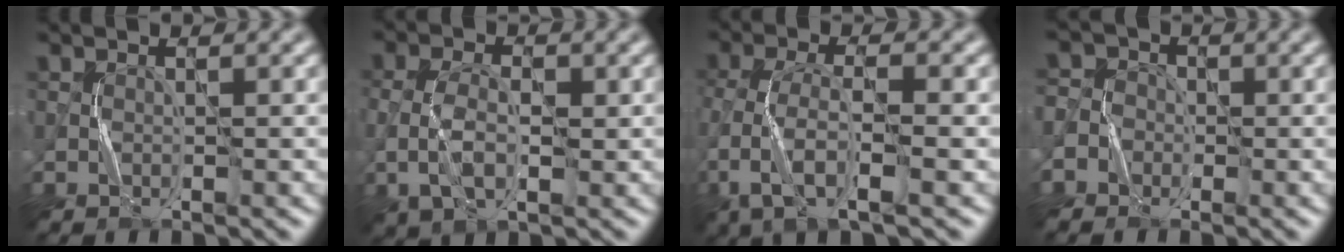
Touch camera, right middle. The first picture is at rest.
{"total": 4.2, "force": [-0.4, 2.5, 3.3], "torque": [-0.075, -0.003, -0.010]}
{"total": 5.0, "force": [-1.9, 1.7, 4.3], "torque": [-0.099, -0.006, -0.043]}
{"total": 3.6, "force": [-1.9, 3.0, 0.5], "torque": [0.004, 0.003, -0.049]}